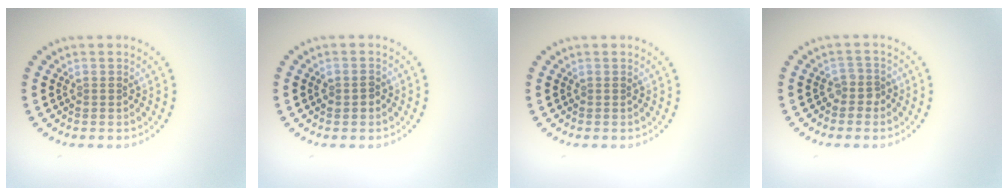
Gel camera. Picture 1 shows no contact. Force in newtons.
{"total": 1.2, "press": 1.2, "slide": 0.1}
{"total": 0.0}
{"total": 1.4, "press": 1.1, "slide": 0.9}